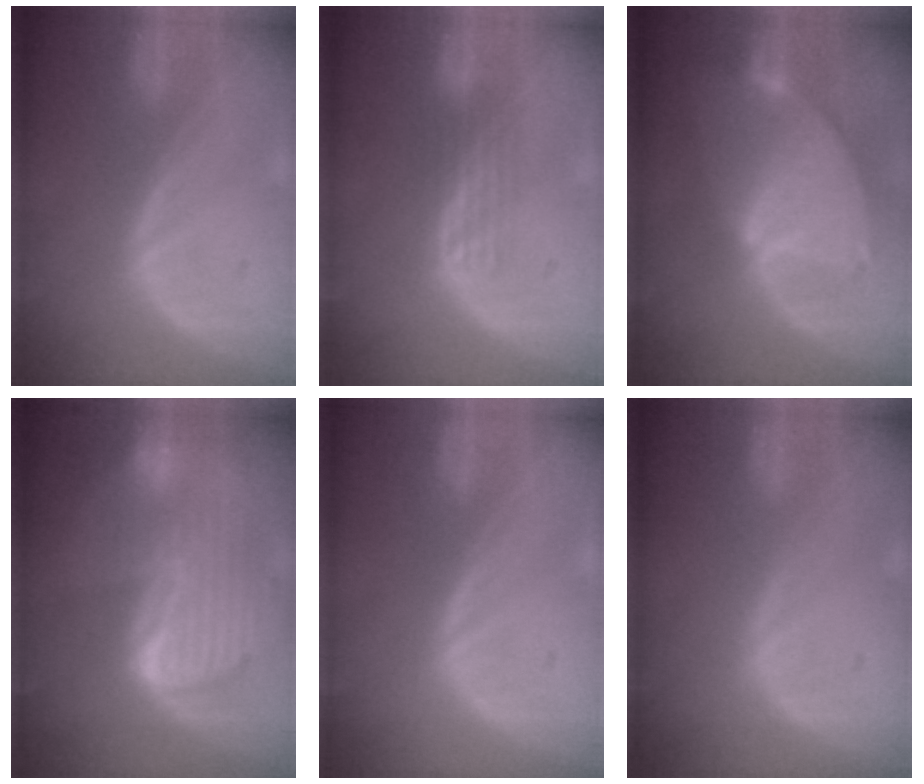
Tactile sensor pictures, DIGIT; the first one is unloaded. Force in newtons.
{"total": 2.9, "press": 2.7, "slide": 1.2}
{"total": 8.6, "press": 7.5, "slide": 4.1}
{"total": 10.1, "press": 8.7, "slide": 5.2}
{"total": 0.0}
{"total": 0.0}